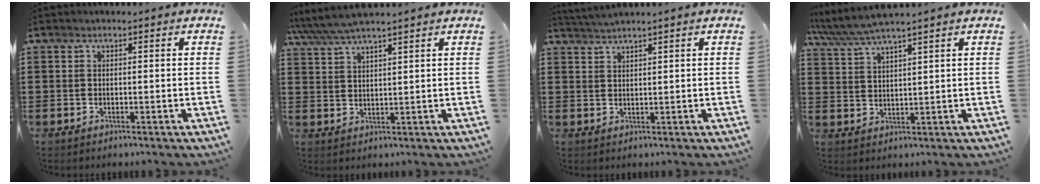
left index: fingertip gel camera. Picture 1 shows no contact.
{"total": 4.6, "force": [4.1, 0.5, 2.1], "torque": [-0.053, -0.011, 0.072]}
{"total": 1.7, "force": [1.6, -0.4, 0.5], "torque": [-0.013, 0.002, 0.032]}
{"total": 4.6, "force": [4.2, 0.0, 2.0], "torque": [-0.053, -0.014, 0.073]}